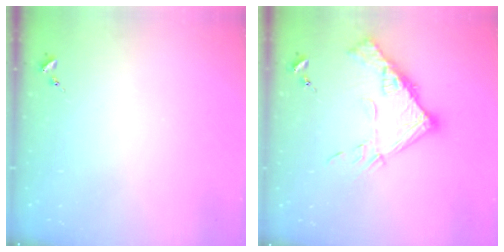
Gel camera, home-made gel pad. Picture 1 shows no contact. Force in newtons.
{"total": 14.5, "press": 14.4, "slide": 1.6}